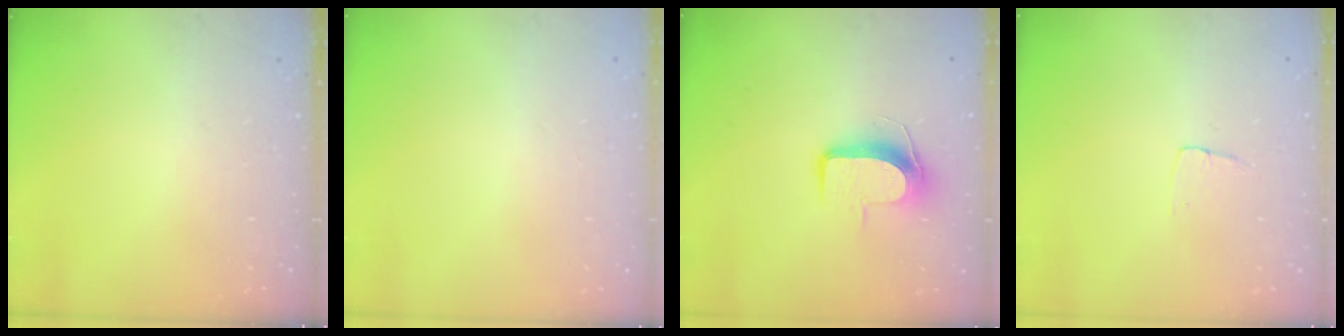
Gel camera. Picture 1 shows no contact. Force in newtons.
{"total": 0.0}
{"total": 9.2, "press": 9.1, "slide": 0.9}
{"total": 3.2, "press": 3.2, "slide": 0.2}